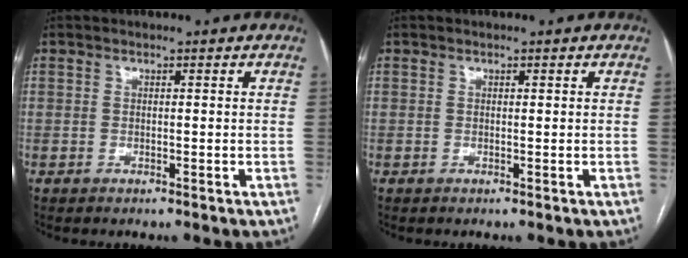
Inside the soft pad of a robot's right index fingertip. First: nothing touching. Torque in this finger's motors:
{"motor_torque": [0.14, 0.06, 0.03, 0.01]}